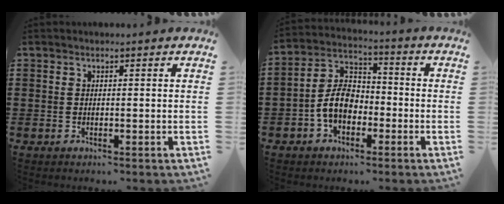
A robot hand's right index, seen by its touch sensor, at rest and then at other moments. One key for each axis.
{"total": 7.3, "fx": -2.2, "fy": 5.0, "fz": 4.8, "tx": -0.117, "ty": 0.011, "tz": -0.049}